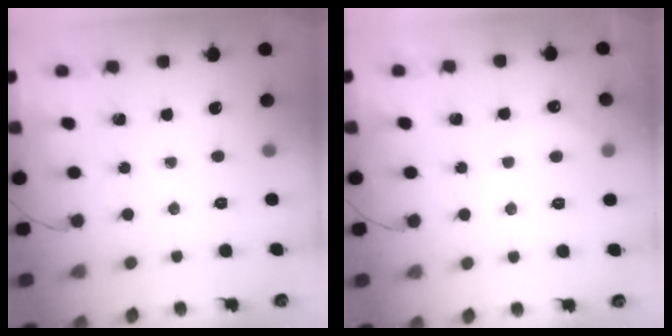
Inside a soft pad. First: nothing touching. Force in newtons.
{"total": 5.7, "press": 5.6, "slide": 1.2}